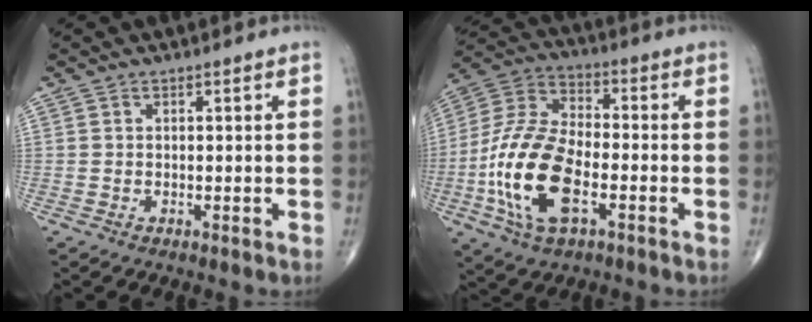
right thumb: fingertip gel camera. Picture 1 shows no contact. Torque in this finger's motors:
{"motor_torque": [0.26, 0.85, 1.83, -0.24, 0.23]}